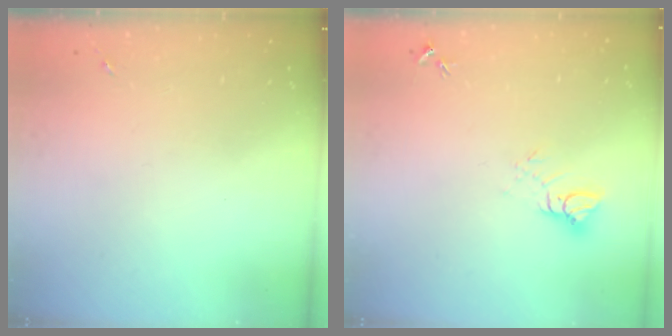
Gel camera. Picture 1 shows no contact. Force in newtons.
{"total": 5.0, "press": 5.0, "slide": 0.4}